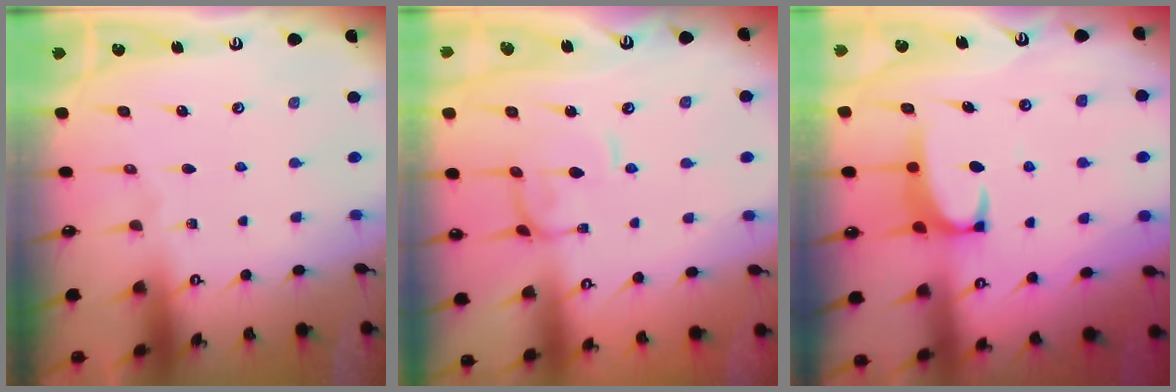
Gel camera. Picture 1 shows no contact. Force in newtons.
{"total": 0.0}
{"total": 1.9, "press": 1.9, "slide": 0.3}